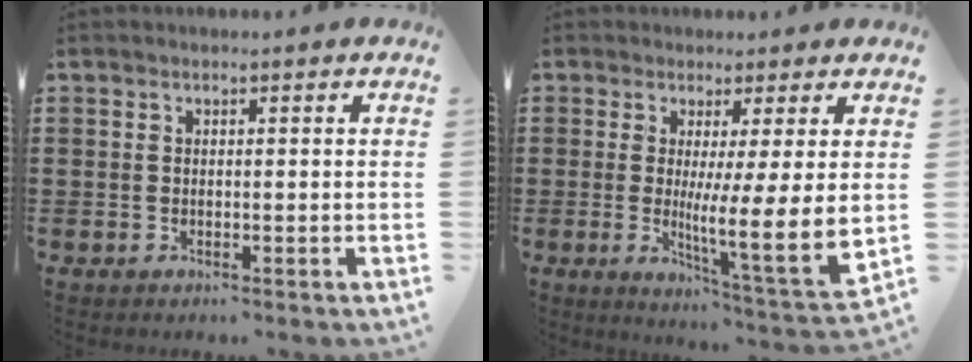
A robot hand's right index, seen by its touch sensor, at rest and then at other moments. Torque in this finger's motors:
{"motor_torque": [2.14, 0.00, 0.88, 0.10]}